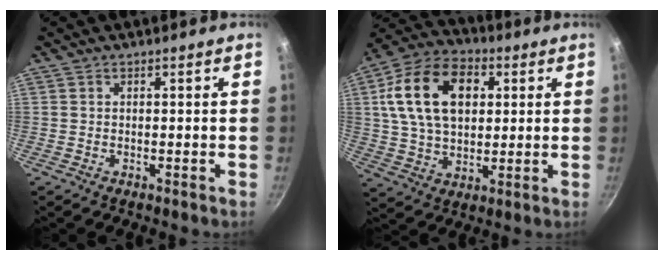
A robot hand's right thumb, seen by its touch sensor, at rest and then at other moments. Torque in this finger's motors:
{"motor_torque": [-0.56, 3.11, 1.34, 0.32, 0.15]}